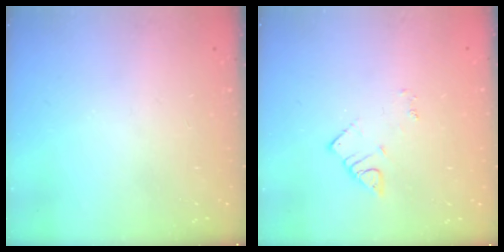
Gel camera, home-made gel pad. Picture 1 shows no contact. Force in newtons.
{"total": 2.5, "press": 2.5, "slide": 0.3}